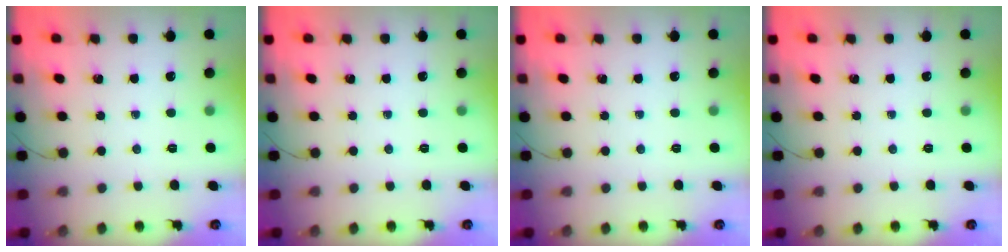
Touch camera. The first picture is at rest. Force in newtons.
{"total": 0.0}
{"total": 0.0}
{"total": 0.0}